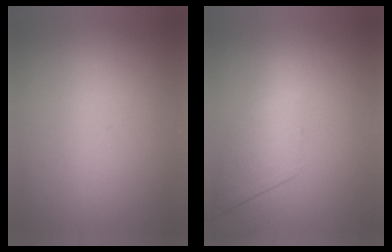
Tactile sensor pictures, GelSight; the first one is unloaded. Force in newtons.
{"total": 2.3}